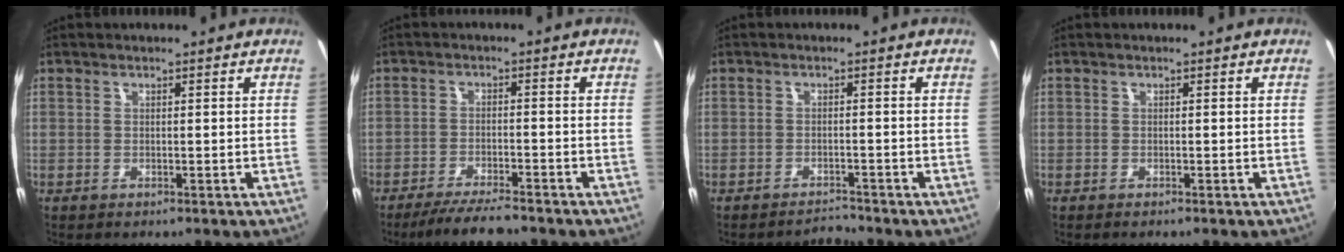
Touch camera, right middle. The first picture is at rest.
{"total": 7.5, "force": [-6.6, 0.9, 3.4], "torque": [-0.081, -0.013, -0.109]}
{"total": 2.2, "force": [-2.2, 0.0, -0.2], "torque": [-0.002, -0.001, -0.038]}
{"total": 0.0}